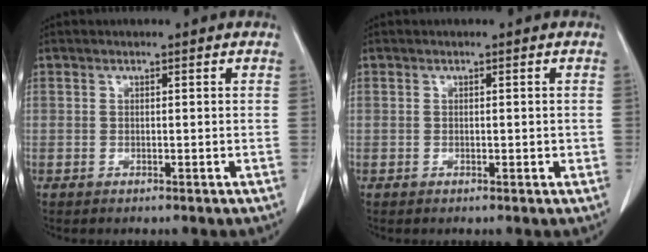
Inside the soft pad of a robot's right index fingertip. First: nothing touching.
{"total": 1.0, "force": [0.0, 0.6, 0.7], "torque": [-0.008, 0.003, 0.000]}